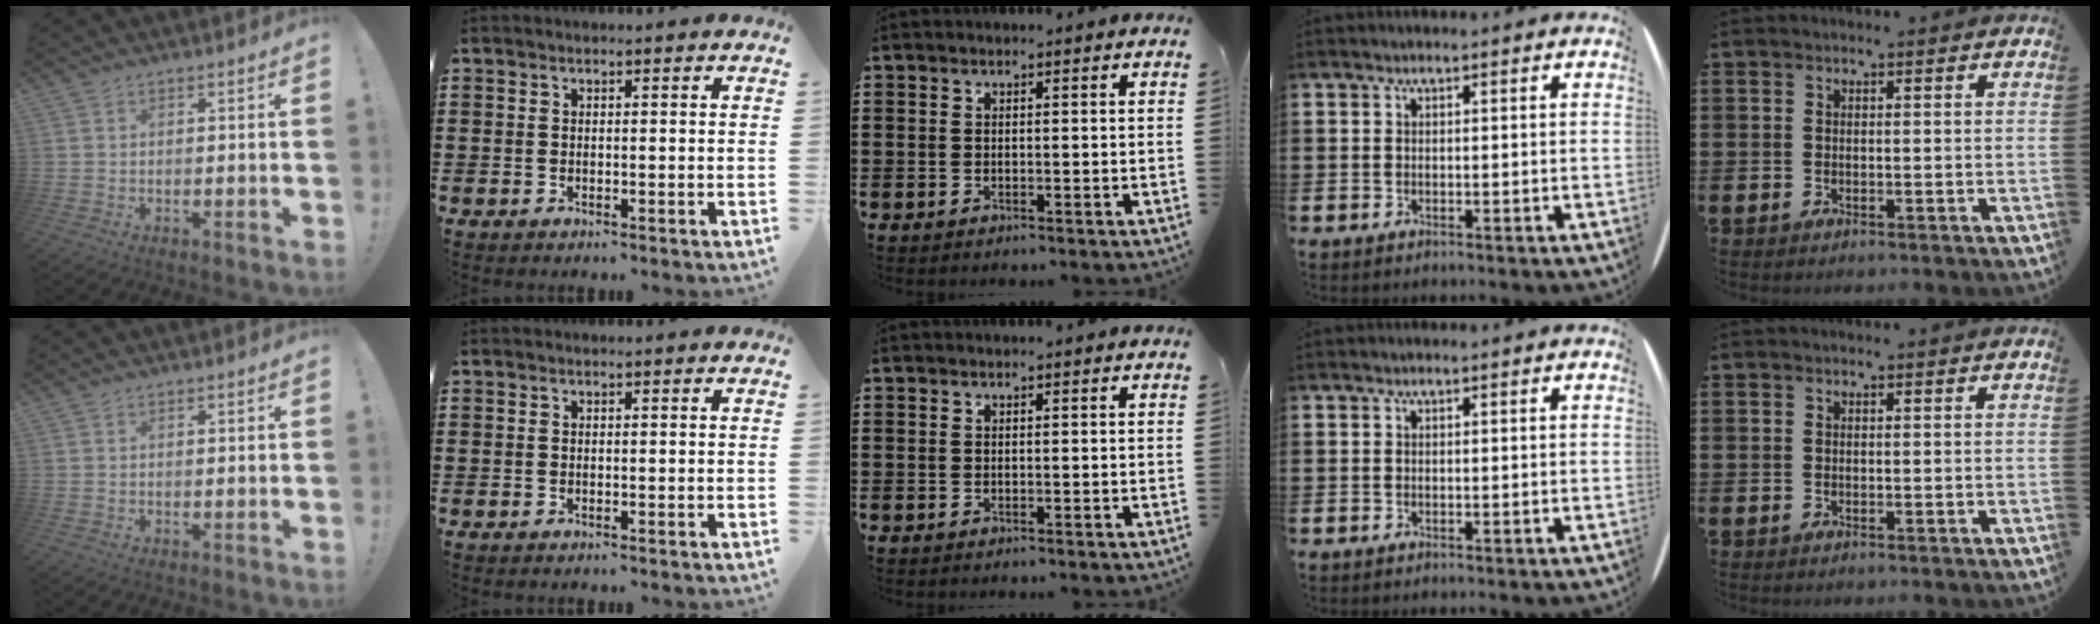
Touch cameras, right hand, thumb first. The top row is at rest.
{}